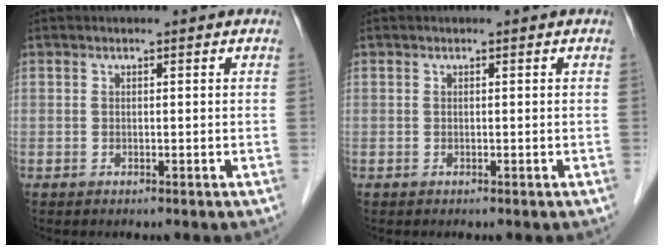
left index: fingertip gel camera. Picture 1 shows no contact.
{"total": 0.0}